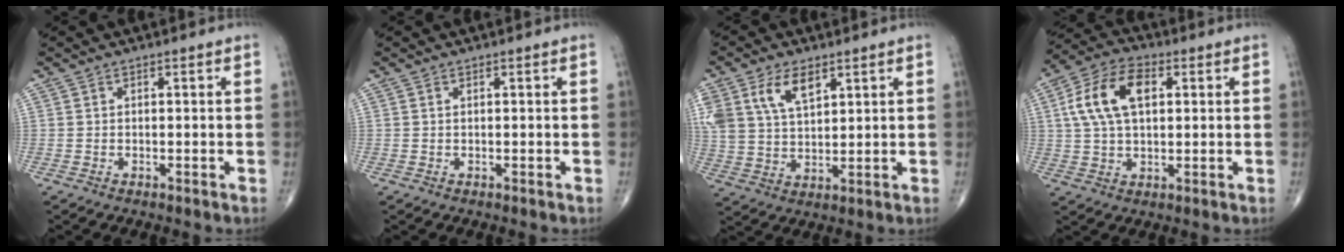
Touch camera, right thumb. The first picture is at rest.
{"total": 0.0}
{"total": 10.8, "force": [5.4, 6.0, 7.3], "torque": [-0.139, -0.014, 0.112]}
{"total": 12.3, "force": [2.9, 7.1, 9.7], "torque": [-0.184, 0.017, 0.049]}